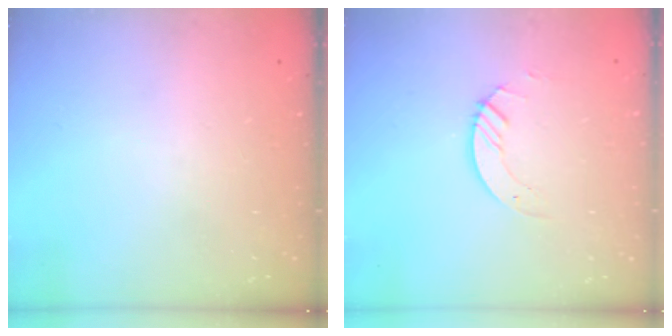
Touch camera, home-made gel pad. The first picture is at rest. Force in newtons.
{"total": 2.9, "press": 2.9, "slide": 0.3}